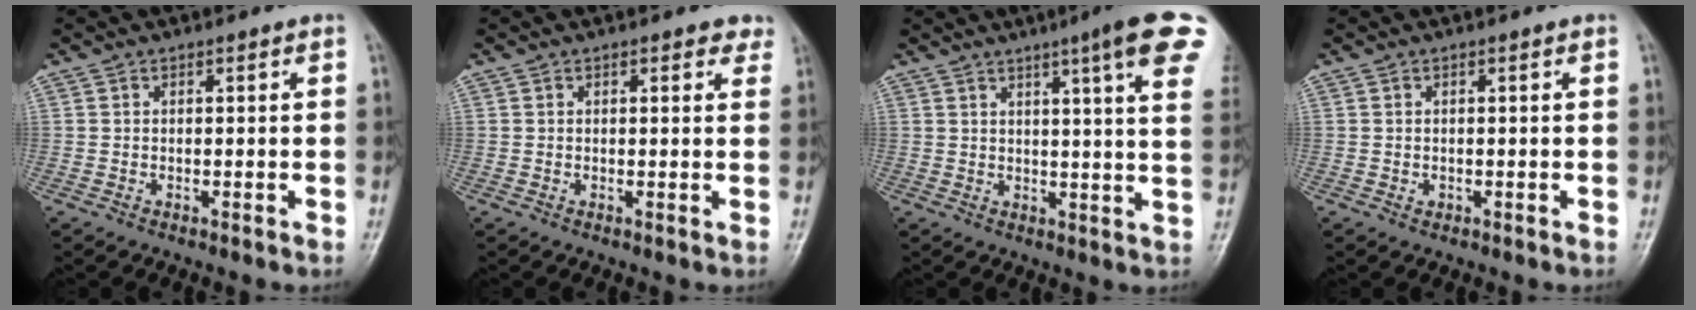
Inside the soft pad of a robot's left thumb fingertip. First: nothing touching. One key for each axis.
{"total": 2.6, "fx": 1.9, "fy": 1.3, "fz": 1.2, "tx": 0.010, "ty": -0.004, "tz": 0.014}
{"total": 15.0, "fx": 8.4, "fy": 1.1, "fz": 12.4, "tx": -0.146, "ty": -0.023, "tz": 0.091}
{"total": 0.7, "fx": 0.1, "fy": 0.5, "fz": 0.5, "tx": -0.004, "ty": 0.001, "tz": 0.003}